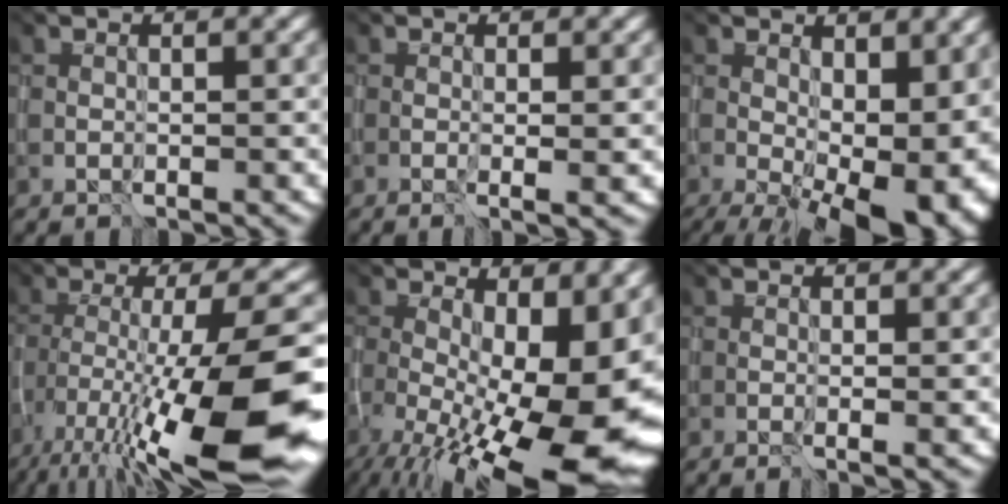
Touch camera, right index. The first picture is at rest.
{"total": 2.4, "force": [-0.2, 0.8, 2.2], "torque": [-0.029, 0.000, 0.002]}
{"total": 14.3, "force": [-2.8, 7.7, 11.7], "torque": [-0.164, -0.035, 0.005]}
{"total": 15.2, "force": [-8.0, 3.0, 12.6], "torque": [-0.220, -0.013, -0.111]}
{"total": 17.8, "force": [-4.5, 8.8, 14.8], "torque": [-0.205, -0.047, -0.014]}
{"total": 1.6, "force": [-0.1, 0.5, 1.5], "torque": [-0.020, 0.000, 0.003]}